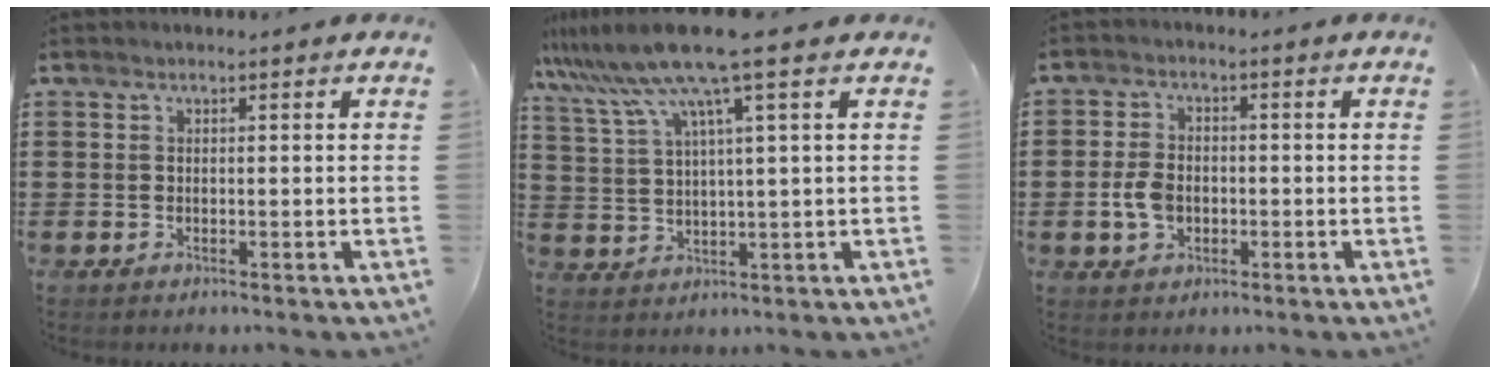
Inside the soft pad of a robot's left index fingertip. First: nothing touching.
{"total": 10.2, "force": [6.6, -0.2, 7.8], "torque": [-0.192, -0.034, 0.106]}
{"total": 4.6, "force": [-0.8, 3.1, 3.3], "torque": [-0.084, -0.001, -0.020]}